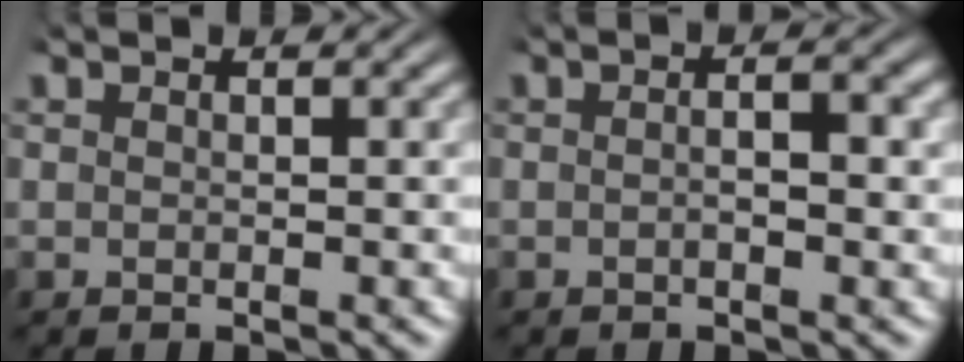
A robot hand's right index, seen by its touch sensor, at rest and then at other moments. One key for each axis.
{"total": 2.2, "fx": -0.3, "fy": 0.5, "fz": 2.1, "tx": -0.027, "ty": 0.006, "tz": -0.011}